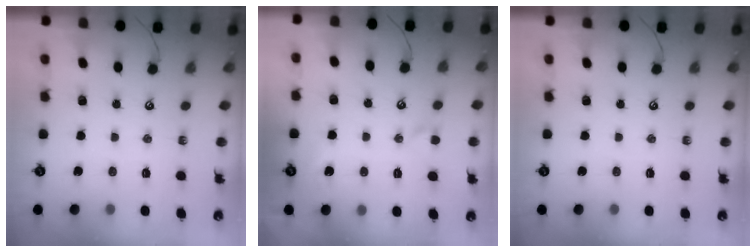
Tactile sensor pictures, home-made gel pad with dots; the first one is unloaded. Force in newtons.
{"total": 1.7, "press": 1.6, "slide": 0.5}
{"total": 0.0}